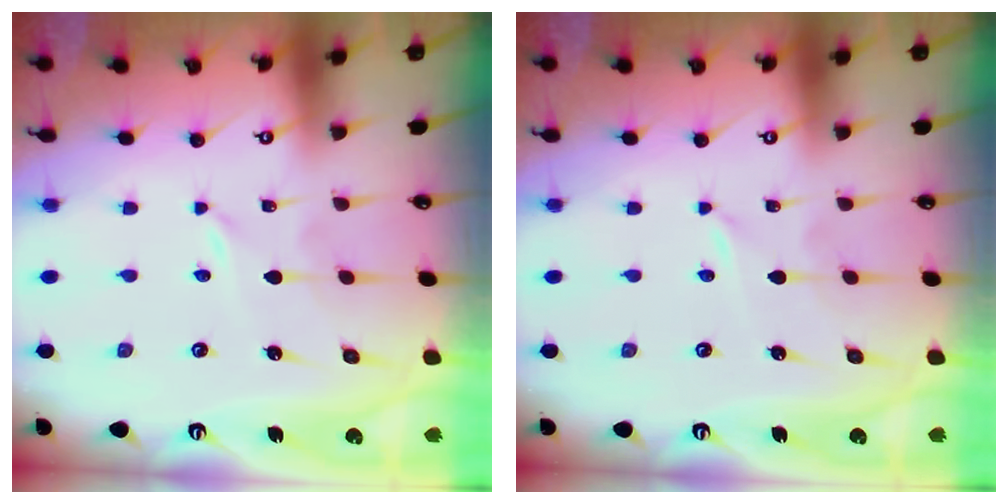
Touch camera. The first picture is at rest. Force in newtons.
{"total": 0.0}